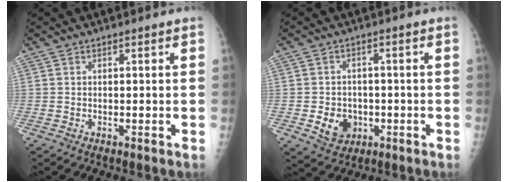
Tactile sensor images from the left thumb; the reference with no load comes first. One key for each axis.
{"total": 6.4, "fx": -1.7, "fy": 5.3, "fz": 3.1, "tx": -0.027, "ty": 0.006, "tz": -0.020}